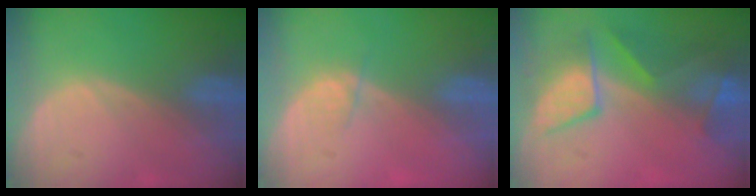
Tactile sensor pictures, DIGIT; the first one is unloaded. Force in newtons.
{"total": 1.4, "press": 1.3, "slide": 0.6}
{"total": 8.0, "press": 7.9, "slide": 1.6}